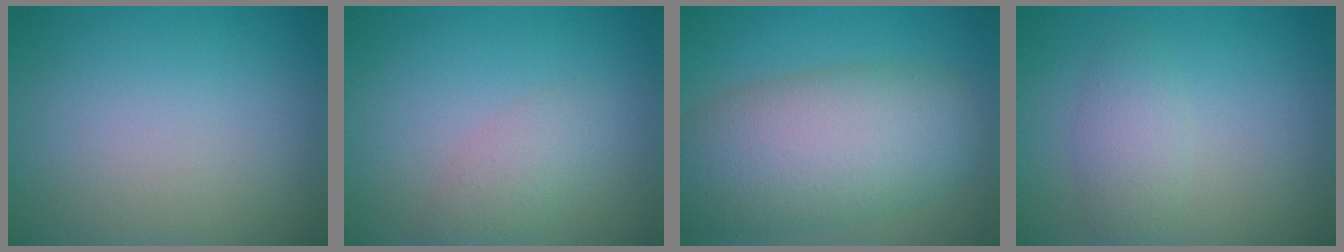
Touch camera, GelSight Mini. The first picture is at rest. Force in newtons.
{"total": 2.2, "press": 2.2, "slide": 0.1}
{"total": 10.0, "press": 10.0, "slide": 0.9}
{"total": 2.4, "press": 2.4, "slide": 0.0}